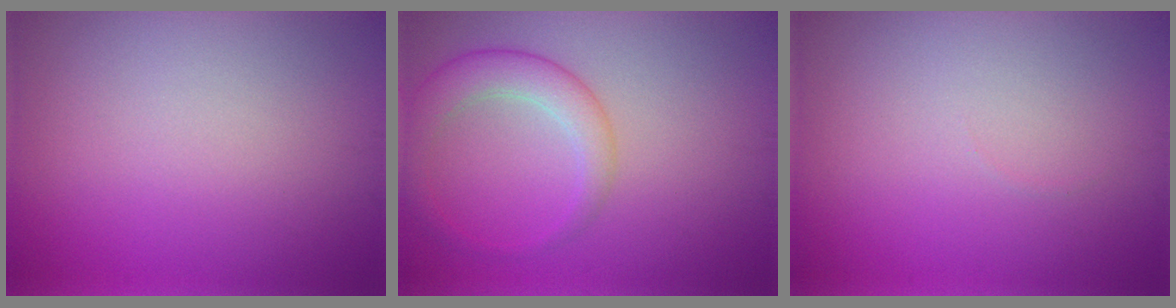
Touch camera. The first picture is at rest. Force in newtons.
{"total": 2.9, "press": 2.8, "slide": 0.1}
{"total": 0.0}